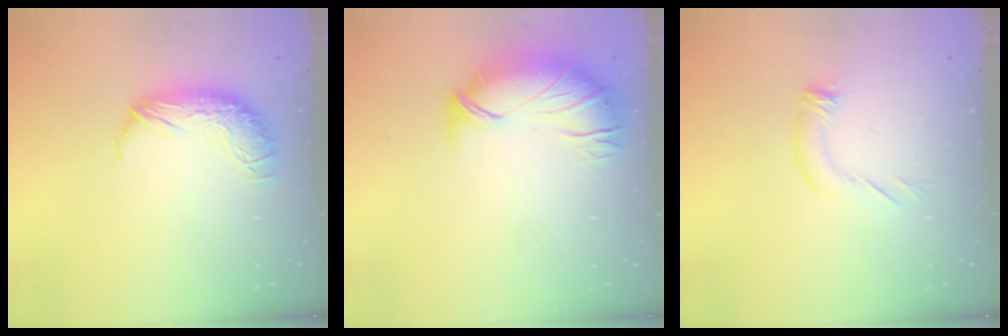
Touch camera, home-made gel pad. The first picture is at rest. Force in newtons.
{"total": 2.6, "press": 1.1, "slide": 2.3}
{"total": 2.4, "press": 2.3, "slide": 0.9}